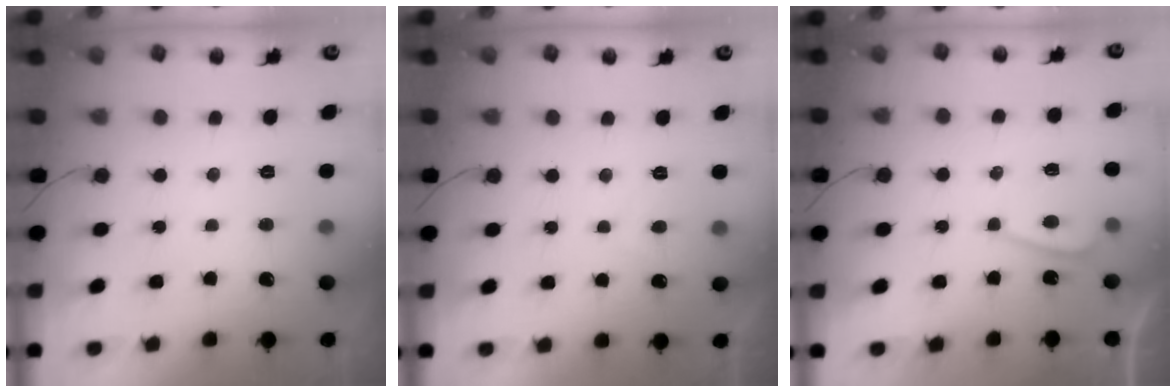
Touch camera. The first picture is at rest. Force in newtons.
{"total": 1.3, "press": 1.1, "slide": 0.7}
{"total": 3.5, "press": 3.3, "slide": 0.9}